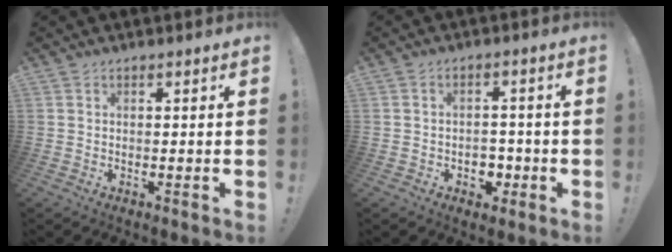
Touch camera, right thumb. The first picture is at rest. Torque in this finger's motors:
{"motor_torque": [0.30, 0.51, 0.27, -0.40, 0.00]}